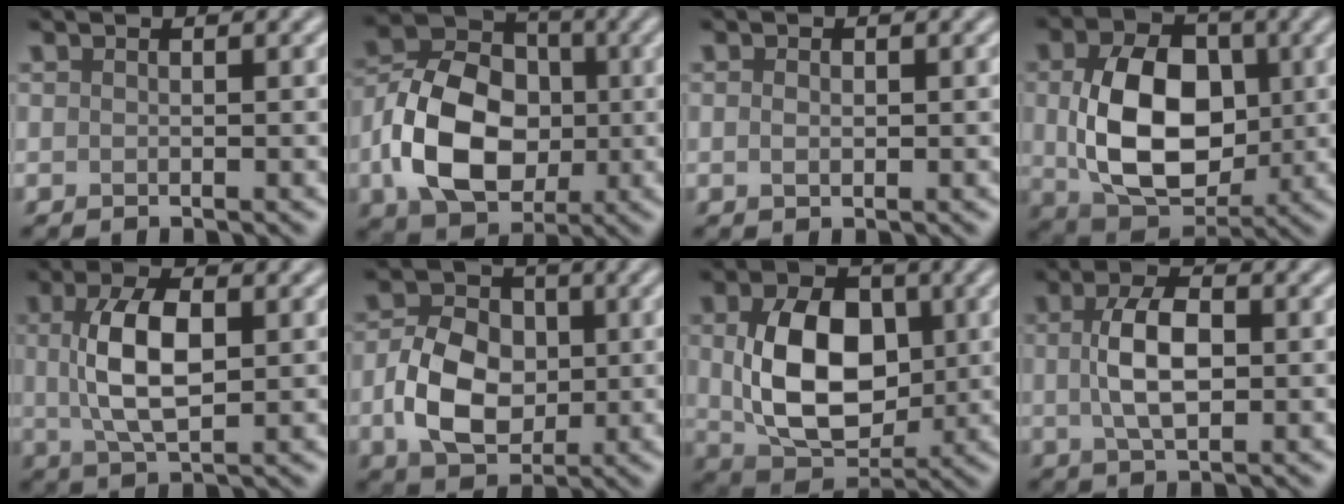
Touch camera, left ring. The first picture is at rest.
{"total": 10.0, "force": [-1.6, 7.3, 6.7], "torque": [-0.136, 0.005, -0.037]}
{"total": 1.0, "force": [0.0, 0.7, 0.7], "torque": [-0.013, 0.000, 0.000]}
{"total": 10.3, "force": [0.2, 7.1, 7.4], "torque": [-0.150, -0.007, 0.013]}
{"total": 6.3, "force": [0.8, 2.8, 5.5], "torque": [-0.114, 0.004, 0.017]}
{"total": 6.6, "force": [-0.8, 4.8, 4.5], "torque": [-0.092, 0.000, -0.018]}
{"total": 9.3, "force": [0.5, 6.3, 6.8], "torque": [-0.134, -0.006, 0.018]}
{"total": 4.8, "force": [0.3, 2.3, 4.2], "torque": [-0.085, 0.006, 0.002]}